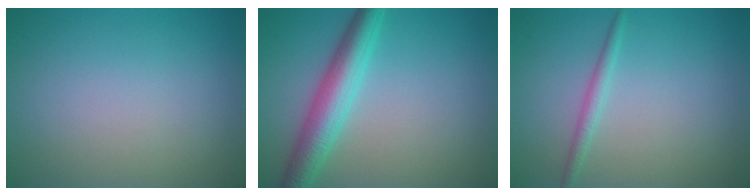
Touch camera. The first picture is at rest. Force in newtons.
{"total": 5.1, "press": 5.1, "slide": 0.1}
{"total": 1.3, "press": 1.3, "slide": 0.1}